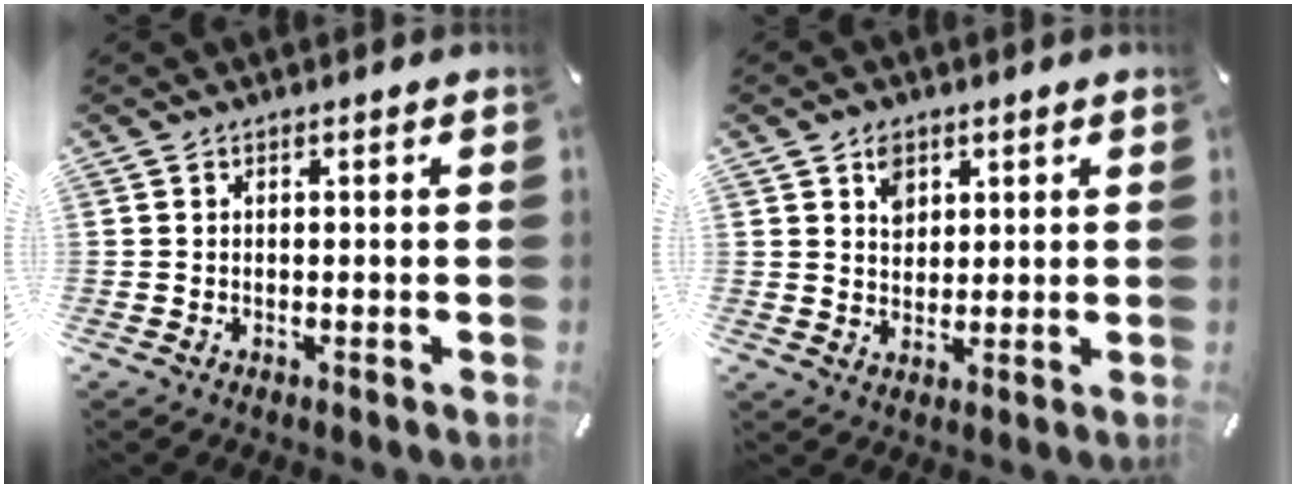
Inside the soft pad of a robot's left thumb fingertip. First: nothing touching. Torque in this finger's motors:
{"motor_torque": [0.23, -0.56, 0.11, -0.05, -0.07]}